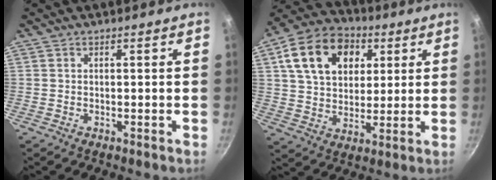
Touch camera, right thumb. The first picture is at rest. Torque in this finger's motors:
{"motor_torque": [-0.64, 1.54, 0.77, 0.49, 0.14]}